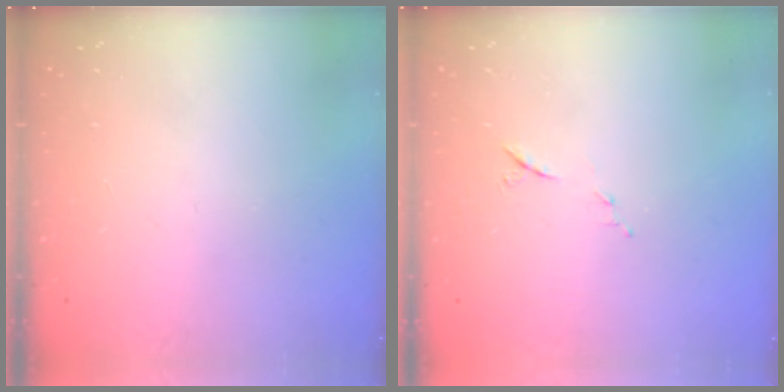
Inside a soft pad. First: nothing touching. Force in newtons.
{"total": 6.4, "press": 6.3, "slide": 1.3}